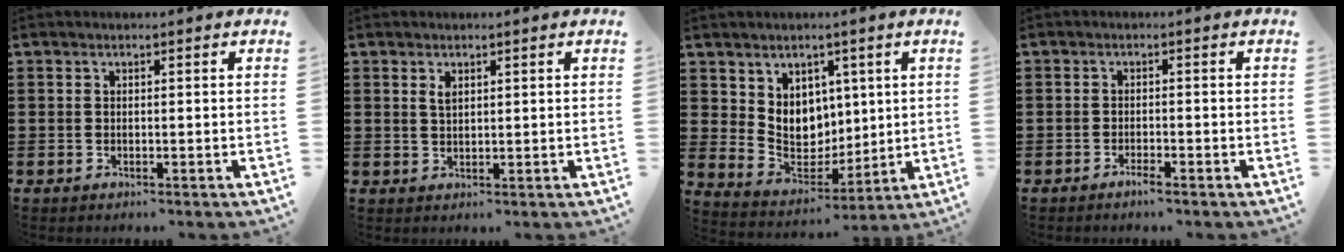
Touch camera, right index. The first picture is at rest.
{"total": 1.5, "force": [0.8, 0.8, 1.0], "torque": [-0.023, 0.004, 0.014]}
{"total": 6.9, "force": [3.3, 5.8, 1.5], "torque": [-0.039, -0.020, 0.063]}
{"total": 1.5, "force": [-1.2, 0.1, 0.9], "torque": [-0.017, -0.005, -0.021]}